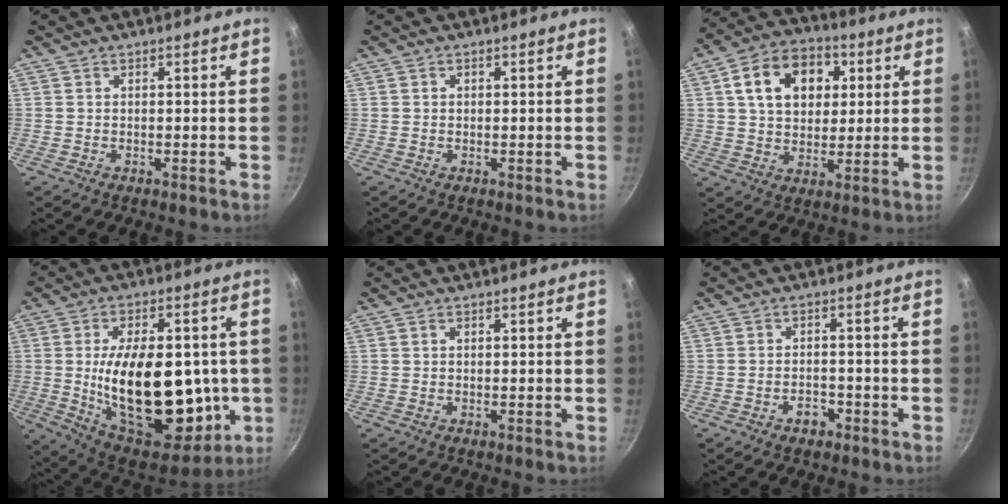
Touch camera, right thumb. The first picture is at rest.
{"total": 0.5, "force": [0.1, 0.5, 0.2], "torque": [0.000, 0.002, 0.001]}
{"total": 15.4, "force": [4.4, 11.2, 9.6], "torque": [-0.130, 0.013, 0.064]}
{"total": 27.8, "force": [-1.8, 15.0, 23.4], "torque": [-0.334, -0.010, -0.011]}
{"total": 0.7, "force": [0.2, 0.6, 0.3], "torque": [-0.003, 0.003, 0.003]}
{"total": 3.3, "force": [-1.9, 2.2, 1.7], "torque": [-0.011, 0.018, -0.025]}